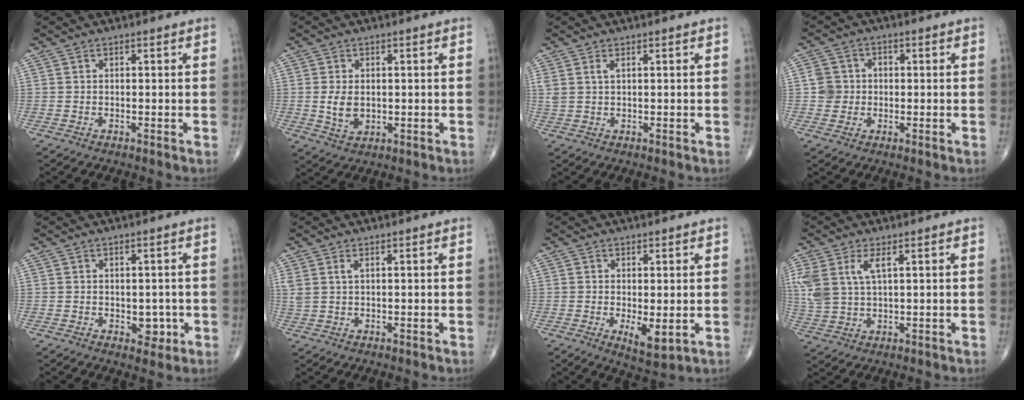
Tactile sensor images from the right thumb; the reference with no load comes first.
{"total": 4.8, "force": [0.0, 3.2, 3.5], "torque": [-0.057, -0.008, 0.009]}
{"total": 2.1, "force": [1.0, 0.9, 1.6], "torque": [-0.041, 0.007, 0.028]}
{"total": 4.3, "force": [-0.2, 4.2, 0.9], "torque": [0.011, 0.010, -0.008]}
{"total": 3.5, "force": [-0.7, 2.5, 2.3], "torque": [-0.006, 0.002, -0.005]}
{"total": 2.3, "force": [1.1, 0.9, 1.8], "torque": [-0.049, 0.008, 0.031]}
{"total": 5.1, "force": [-0.8, 2.1, 4.6], "torque": [-0.071, -0.017, -0.006]}
{"total": 8.1, "force": [3.0, 3.8, 6.5], "torque": [-0.160, 0.002, 0.070]}